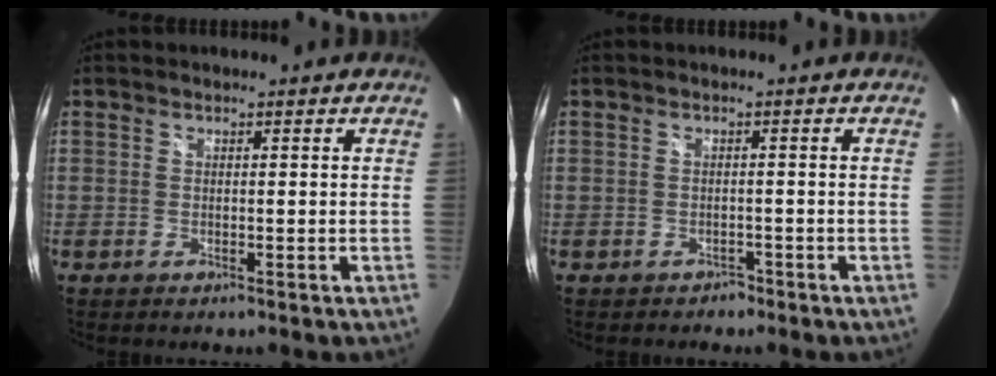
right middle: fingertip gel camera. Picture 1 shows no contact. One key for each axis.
{"total": 2.0, "fx": -1.5, "fy": 1.2, "fz": 0.3, "tx": -0.010, "ty": -0.003, "tz": -0.020}